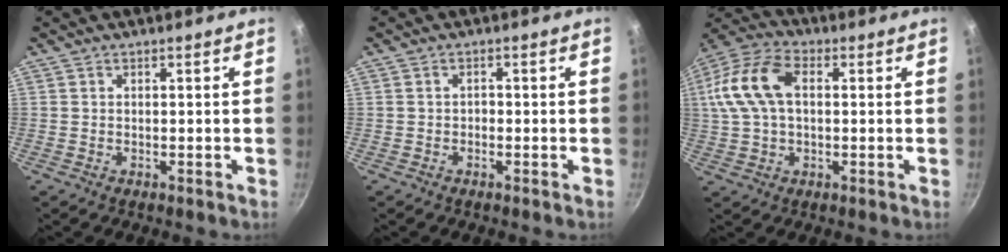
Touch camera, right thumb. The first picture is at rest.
{"total": 0.9, "force": [-0.4, 0.6, 0.4], "torque": [-0.008, 0.004, -0.009]}
{"total": 14.3, "force": [2.1, 8.8, 11.1], "torque": [-0.219, 0.027, 0.027]}